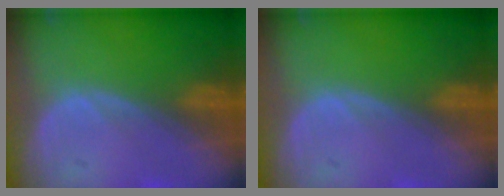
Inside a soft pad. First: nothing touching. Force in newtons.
{"total": 0.0}